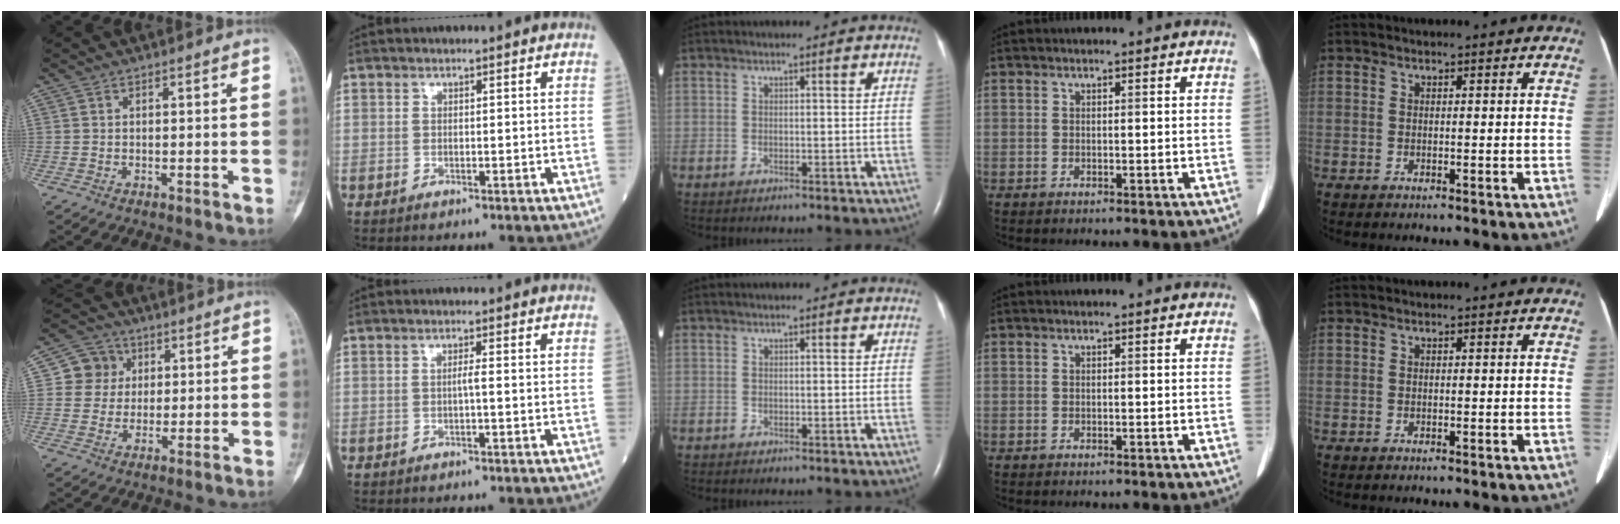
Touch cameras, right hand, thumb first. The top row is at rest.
{"thumb": {"total": 6.6, "force": [1.7, 6.3, 1.2], "torque": [0.021, 0.004, 0.022]}, "index": {"total": 0.9, "force": [-0.2, -0.2, 0.8], "torque": [-0.012, 0.001, -0.005]}}